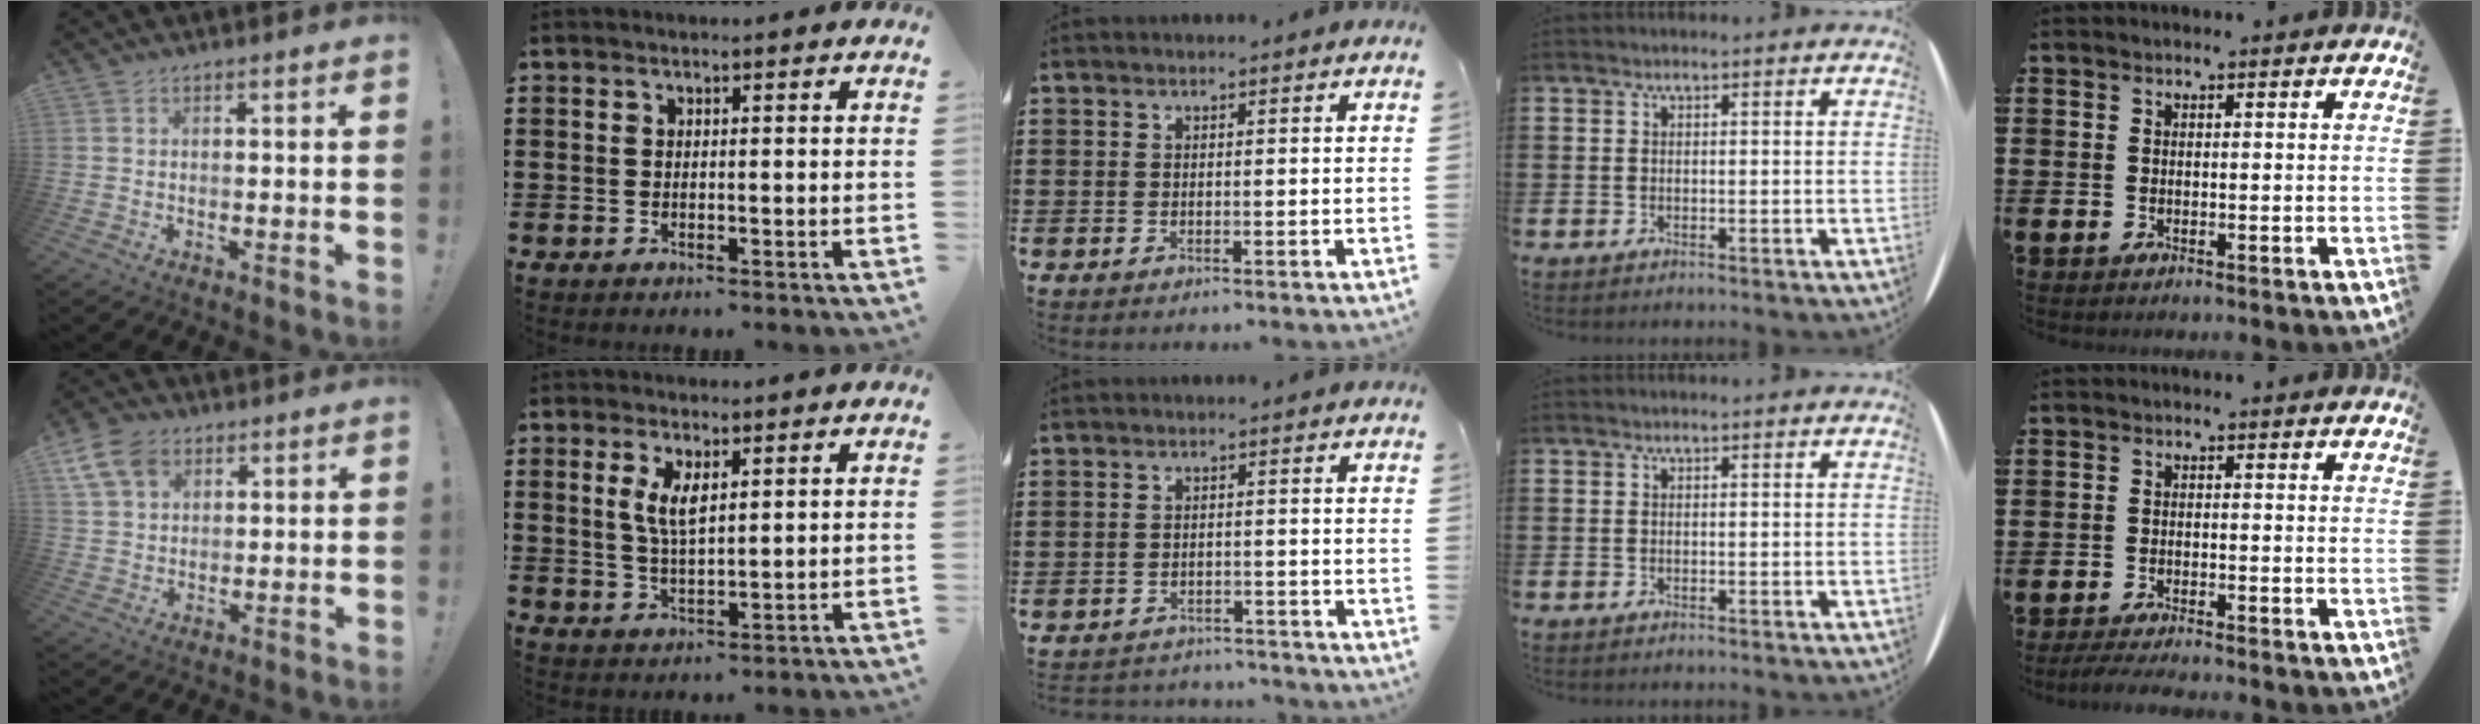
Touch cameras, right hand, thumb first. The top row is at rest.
{"thumb": {"total": 10.2, "force": [5.1, 7.0, 5.3], "torque": [-0.098, -0.013, 0.101]}, "index": {"total": 4.7, "force": [1.7, 1.6, 4.1], "torque": [-0.086, 0.003, 0.028]}, "middle": {"total": 2.3, "force": [-2.2, 0.2, -0.1], "torque": [-0.005, -0.001, -0.049]}, "little": {"total": 1.8, "force": [-1.6, 0.0, 0.7], "torque": [-0.012, 0.003, -0.031]}}